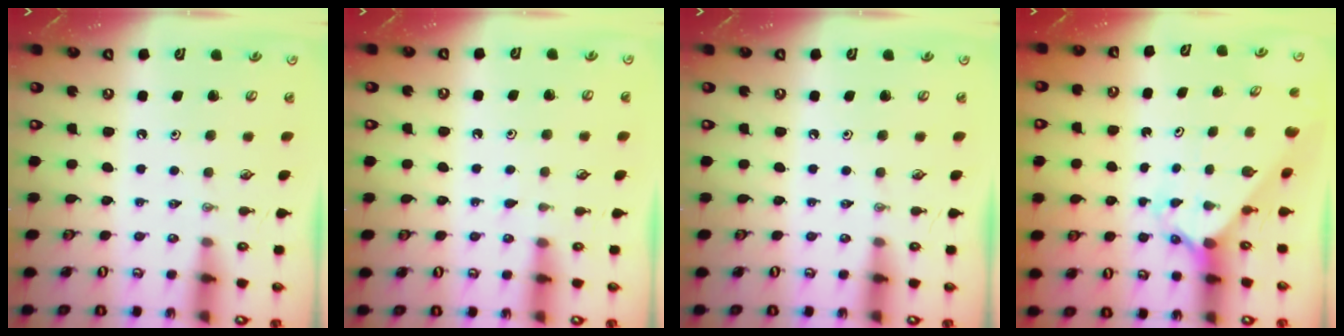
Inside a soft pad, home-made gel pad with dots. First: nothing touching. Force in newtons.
{"total": 2.8, "press": 2.7, "slide": 0.3}
{"total": 0.0}
{"total": 2.5, "press": 2.5, "slide": 0.3}